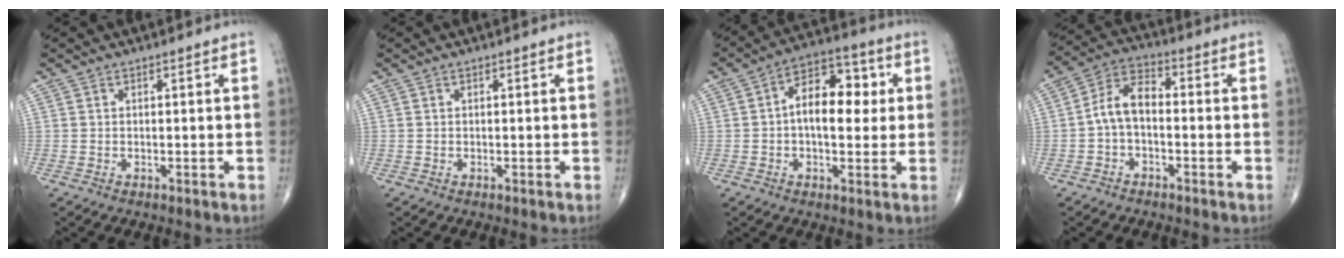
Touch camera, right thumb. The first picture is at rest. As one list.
[{"total": 0.0}, {"total": 12.2, "force": [1.2, 7.0, 9.9], "torque": [-0.127, 0.024, 0.011]}, {"total": 7.2, "force": [-1.0, 4.2, 5.7], "torque": [-0.102, 0.031, -0.033]}]